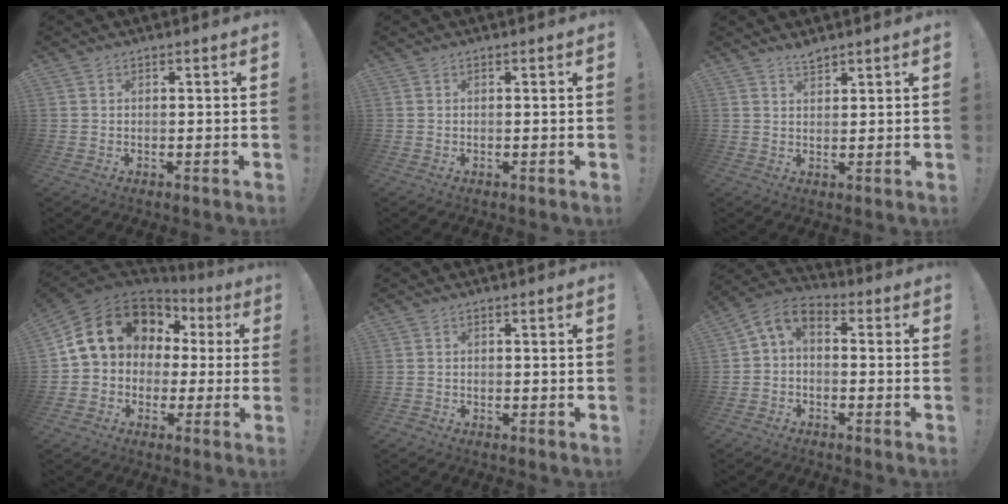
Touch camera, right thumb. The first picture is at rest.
{"total": 0.0}
{"total": 2.5, "force": [2.3, 0.4, 0.8], "torque": [-0.010, -0.016, 0.040]}
{"total": 15.7, "force": [4.9, 12.3, 8.5], "torque": [-0.141, -0.010, 0.106]}
{"total": 0.8, "force": [-0.7, 0.3, 0.1], "torque": [-0.001, 0.002, -0.013]}
{"total": 5.2, "force": [-0.3, 3.3, 4.0], "torque": [-0.089, 0.000, -0.001]}